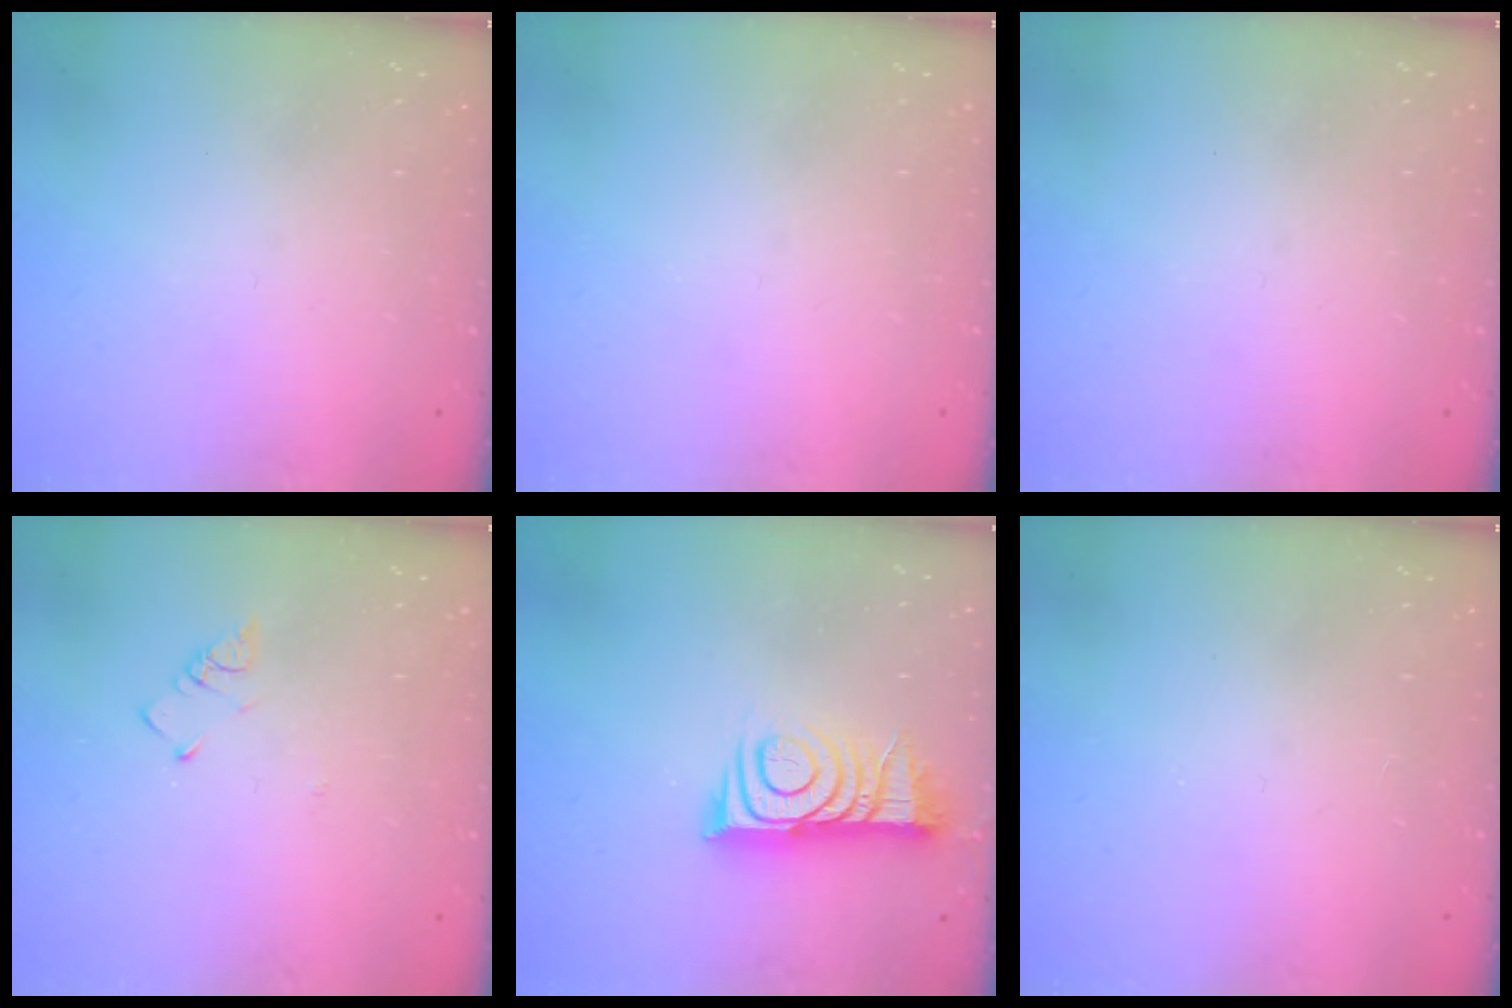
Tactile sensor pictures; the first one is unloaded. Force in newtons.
{"total": 0.0}
{"total": 0.0}
{"total": 2.6, "press": 2.6, "slide": 0.5}
{"total": 10.8, "press": 10.8, "slide": 0.3}
{"total": 2.8, "press": 2.8, "slide": 0.4}